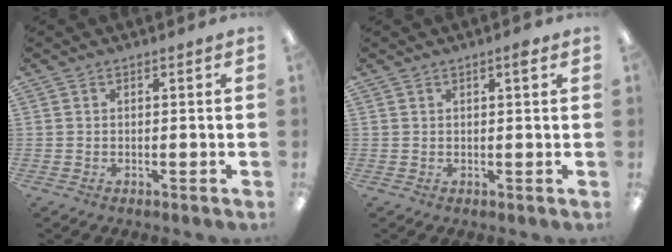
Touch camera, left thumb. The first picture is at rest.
{"total": 2.1, "force": [1.3, 0.4, 1.6], "torque": [-0.018, -0.003, 0.017]}